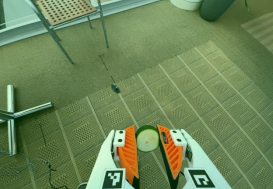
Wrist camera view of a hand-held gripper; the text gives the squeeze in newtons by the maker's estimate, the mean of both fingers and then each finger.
{"total": 7.4, "left": 7.0, "right": 7.7}